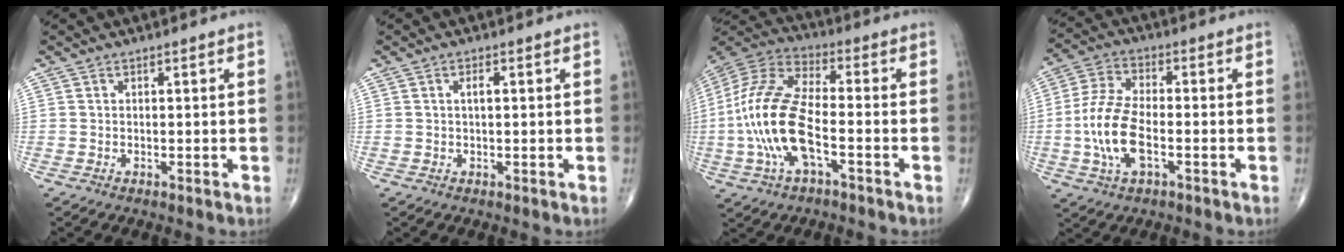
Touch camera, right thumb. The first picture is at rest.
{"total": 1.5, "force": [0.3, 0.5, 1.4], "torque": [-0.023, 0.002, 0.003]}
{"total": 17.9, "force": [-3.9, 7.5, 15.7], "torque": [-0.341, 0.030, -0.076]}
{"total": 11.9, "force": [-2.6, 5.6, 10.1], "torque": [-0.213, 0.016, -0.054]}